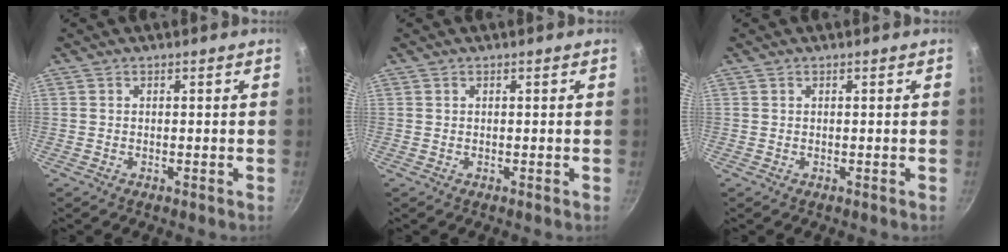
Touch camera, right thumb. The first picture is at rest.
{"total": 0.0}
{"total": 0.0}